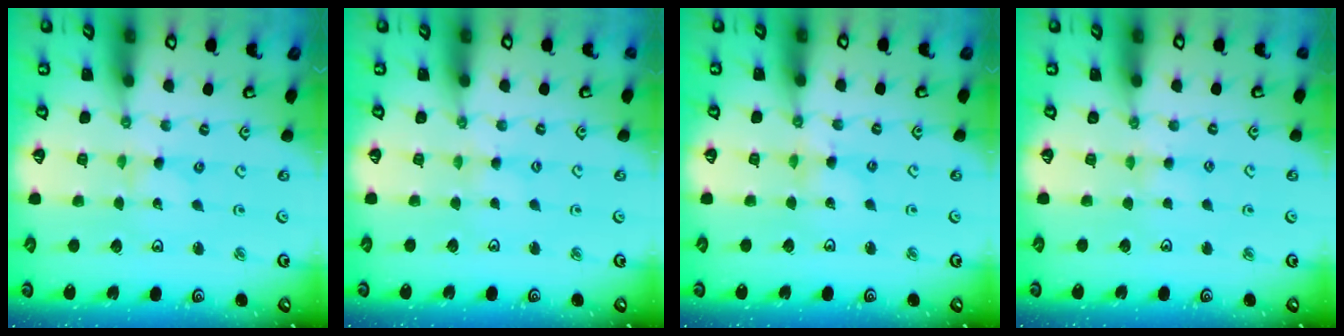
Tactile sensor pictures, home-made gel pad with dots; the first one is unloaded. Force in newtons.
{"total": 1.6, "press": 1.5, "slide": 0.3}
{"total": 1.6, "press": 1.5, "slide": 0.2}
{"total": 2.6, "press": 2.6, "slide": 0.4}